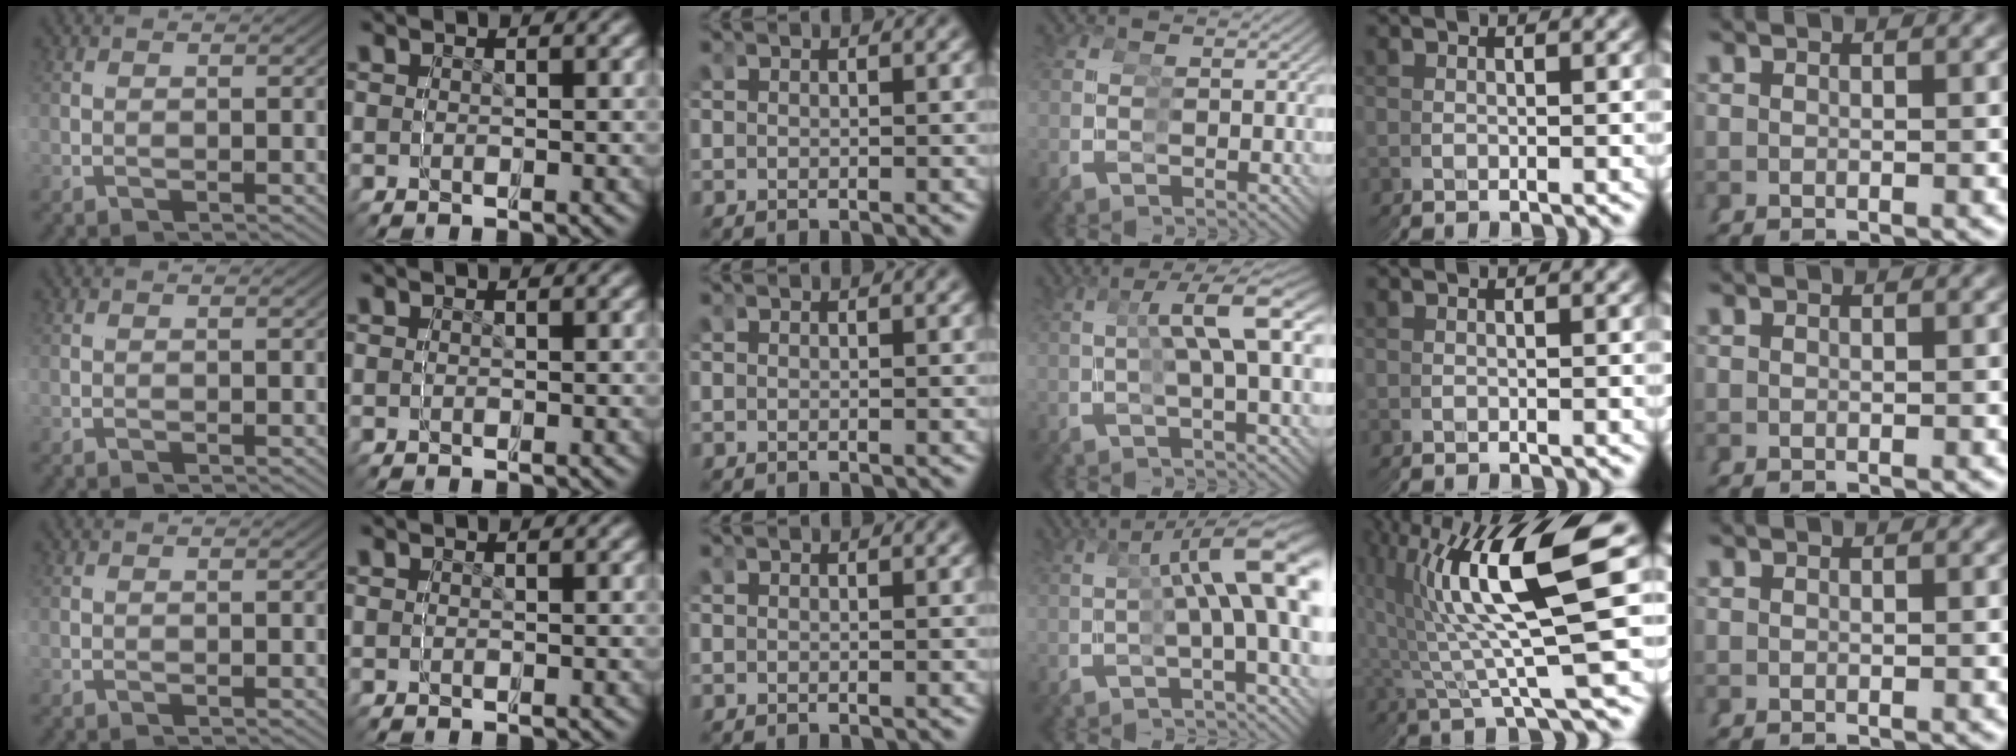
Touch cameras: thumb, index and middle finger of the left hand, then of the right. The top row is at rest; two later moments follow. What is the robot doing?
{"motion": "grasp_and_lifting", "object": "bottle"}